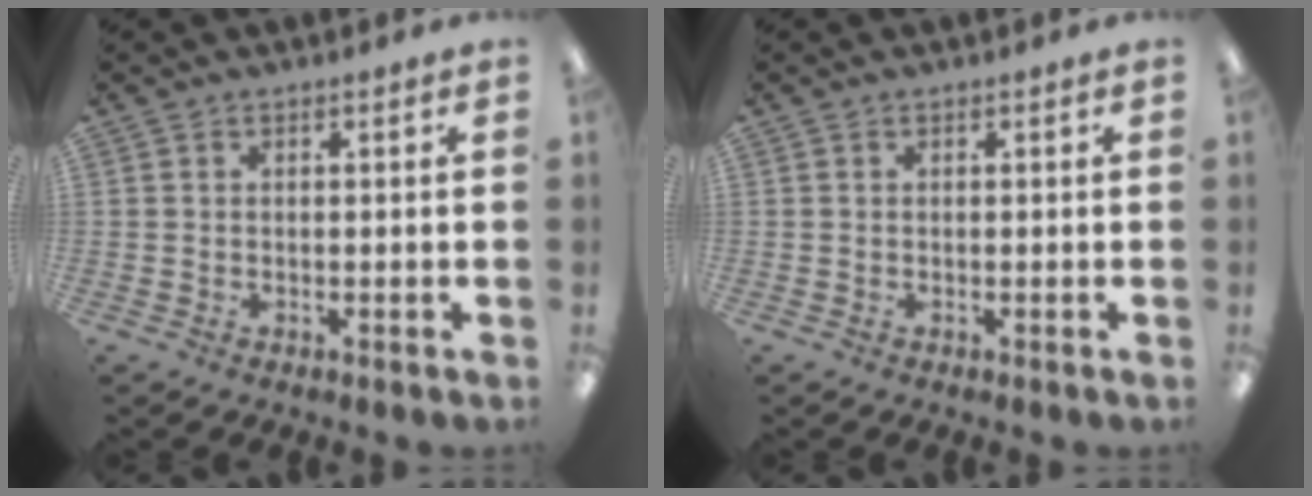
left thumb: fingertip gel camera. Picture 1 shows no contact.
{"total": 0.0}